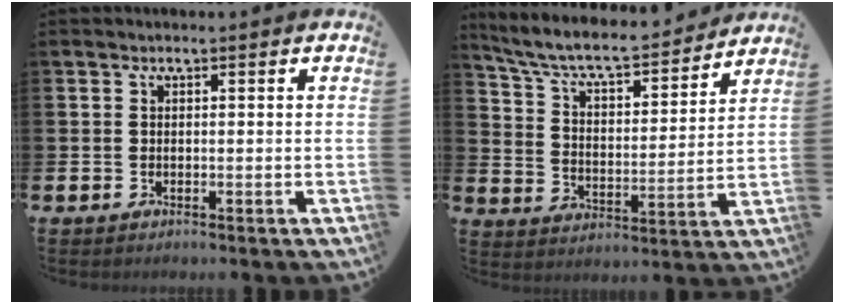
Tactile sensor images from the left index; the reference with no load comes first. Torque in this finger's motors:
{"motor_torque": [1.01, -1.13, 0.77, 0.21]}